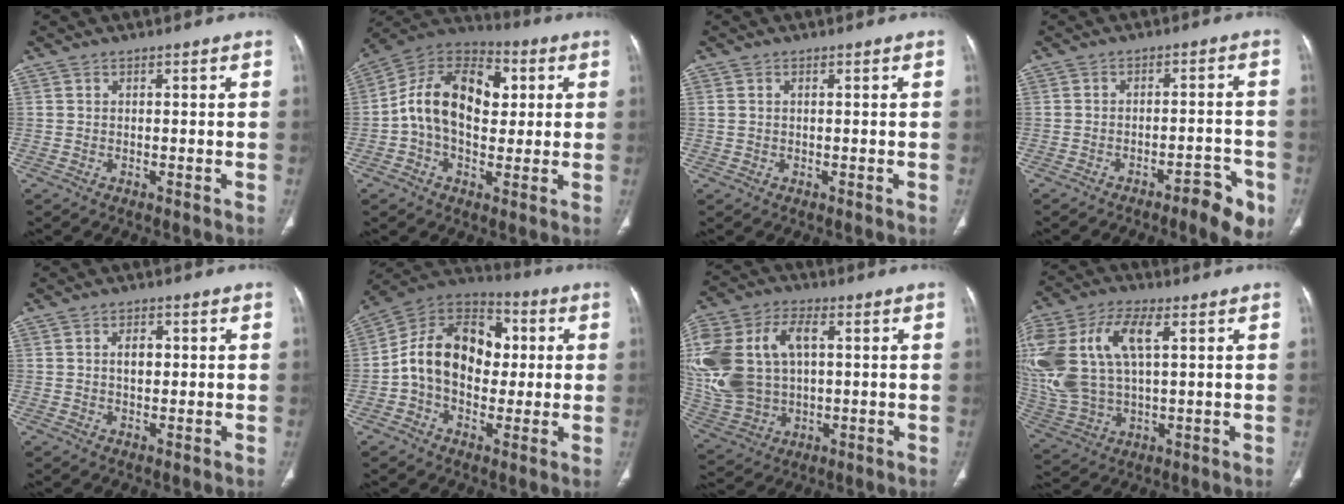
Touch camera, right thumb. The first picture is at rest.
{"total": 16.9, "force": [1.7, 11.2, 12.5], "torque": [-0.183, 0.028, 0.022]}
{"total": 1.1, "force": [0.2, 0.8, 0.8], "torque": [-0.024, 0.009, 0.010]}
{"total": 7.4, "force": [-4.3, 2.1, 5.6], "torque": [-0.064, 0.026, -0.054]}
{"total": 3.2, "force": [0.5, 2.0, 2.4], "torque": [-0.034, 0.003, 0.008]}
{"total": 17.4, "force": [0.7, 12.7, 11.9], "torque": [-0.162, 0.036, 0.002]}
{"total": 22.8, "force": [3.7, 15.1, 16.7], "torque": [-0.383, 0.013, 0.080]}
{"total": 23.5, "force": [6.2, 12.9, 18.7], "torque": [-0.447, 0.015, 0.121]}